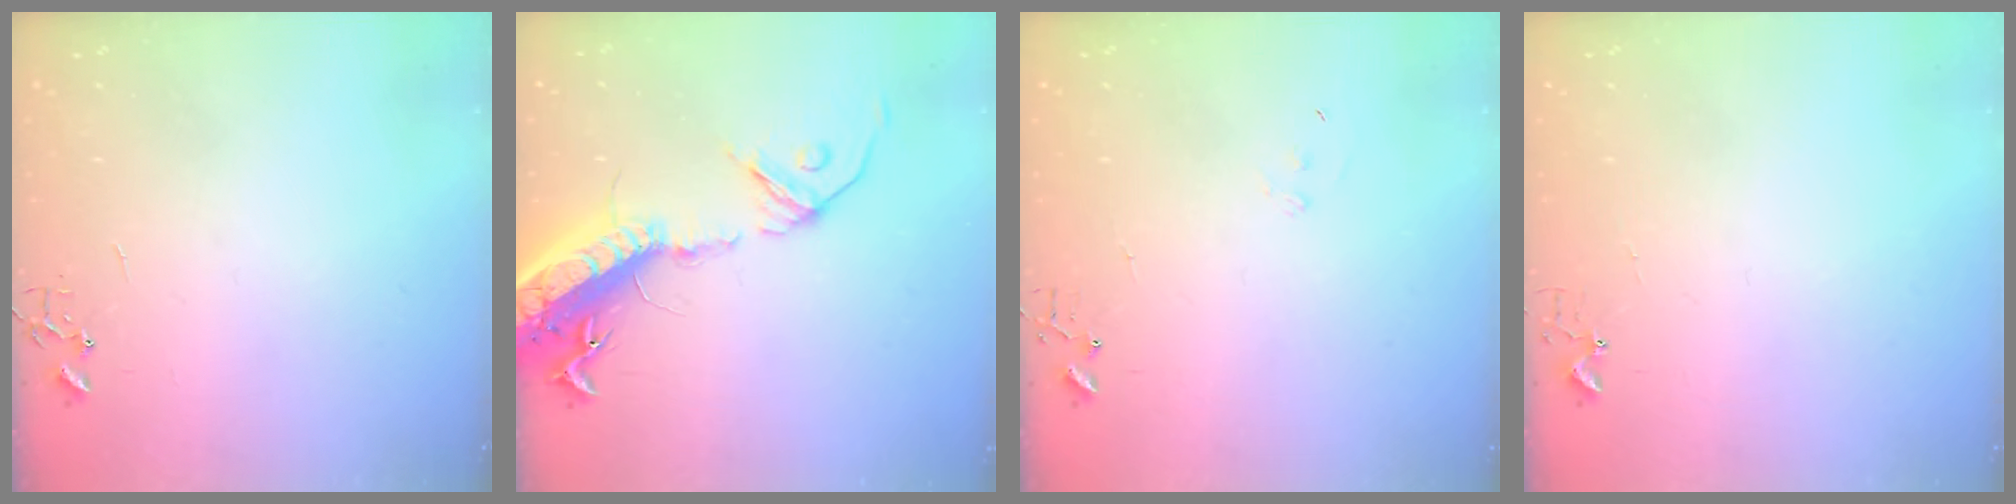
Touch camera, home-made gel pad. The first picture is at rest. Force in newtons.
{"total": 21.7, "press": 21.1, "slide": 5.1}
{"total": 6.8, "press": 6.8, "slide": 0.5}
{"total": 2.7, "press": 2.7, "slide": 0.3}